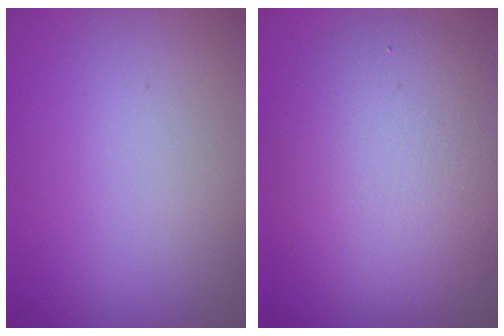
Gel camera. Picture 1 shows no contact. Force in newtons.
{"total": 7.3, "press": 7.3, "slide": 0.3}